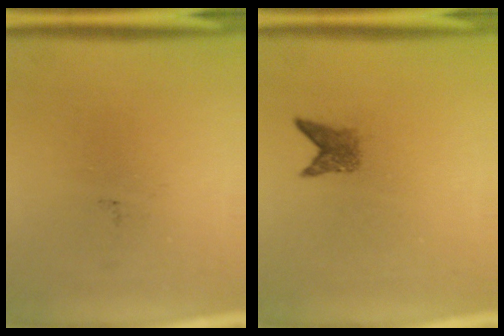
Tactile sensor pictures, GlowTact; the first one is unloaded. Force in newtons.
{"total": 2.1}